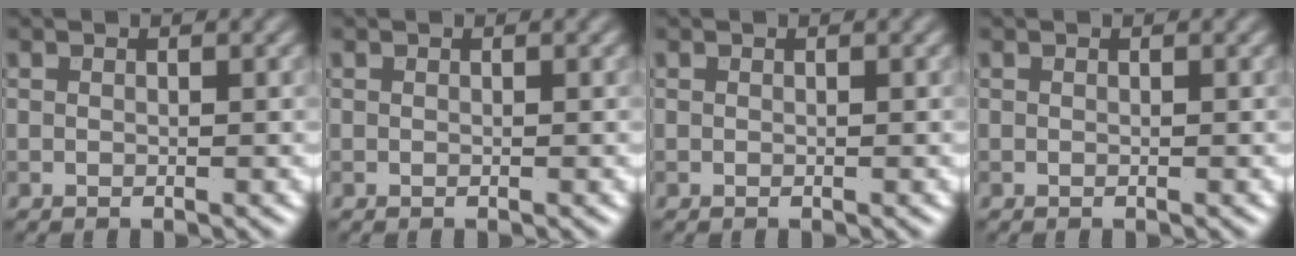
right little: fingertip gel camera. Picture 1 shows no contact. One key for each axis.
{"total": 0.0}
{"total": 0.0}
{"total": 0.0}